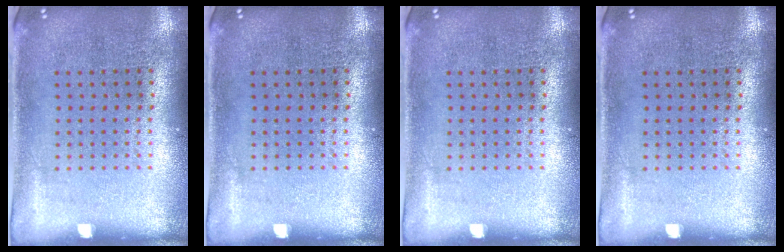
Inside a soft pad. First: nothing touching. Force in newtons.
{"total": 0.0}
{"total": 0.0}
{"total": 0.0}